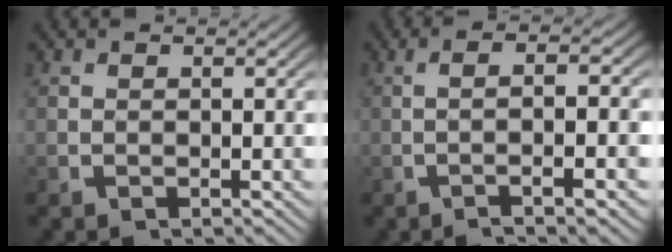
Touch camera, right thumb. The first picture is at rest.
{"total": 5.0, "force": [-0.8, 0.6, 4.9], "torque": [-0.078, 0.015, -0.018]}